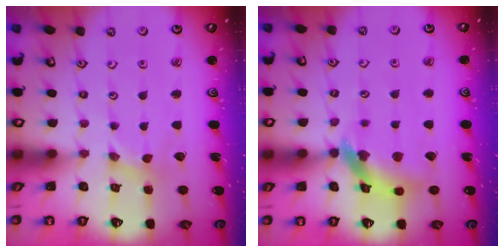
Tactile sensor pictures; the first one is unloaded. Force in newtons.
{"total": 11.3, "press": 11.2, "slide": 1.4}